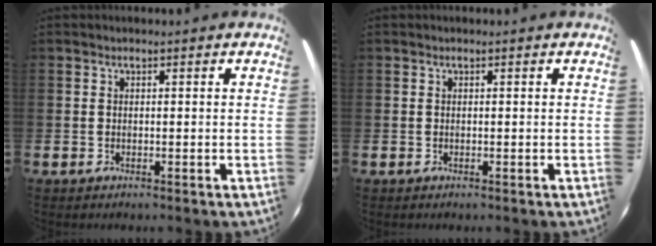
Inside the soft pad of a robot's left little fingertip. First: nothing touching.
{"total": 0.0}